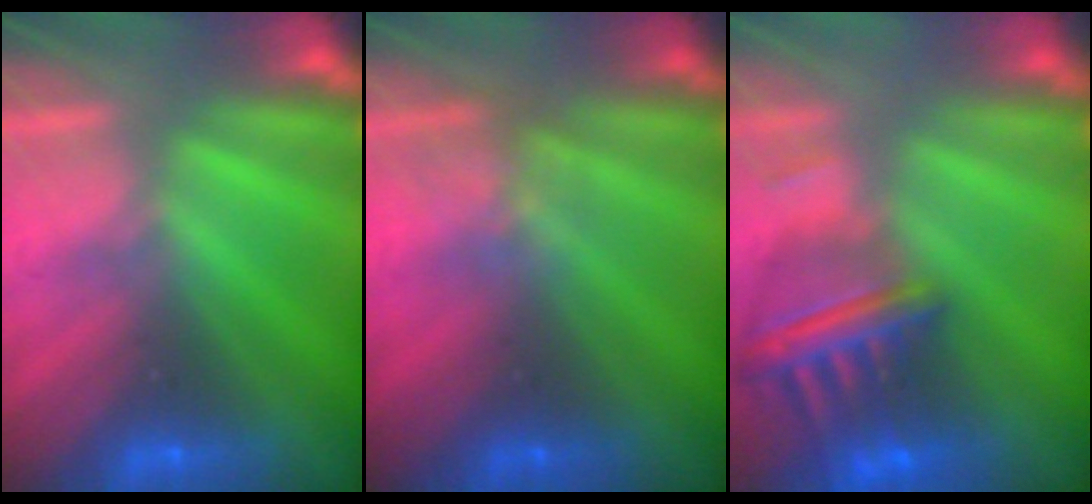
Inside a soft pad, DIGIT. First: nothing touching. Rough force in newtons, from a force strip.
{"total": 2.7}
{"total": 7.1}